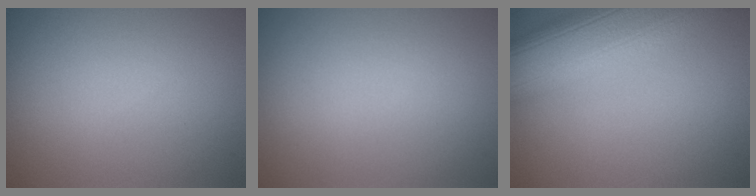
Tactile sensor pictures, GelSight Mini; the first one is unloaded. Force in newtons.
{"total": 0.0}
{"total": 12.9, "press": 12.9, "slide": 0.6}